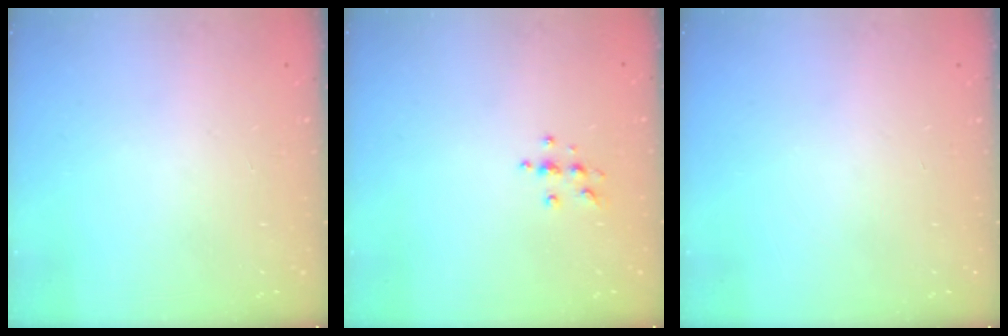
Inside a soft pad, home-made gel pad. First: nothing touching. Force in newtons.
{"total": 5.4, "press": 5.4, "slide": 0.7}
{"total": 0.0}